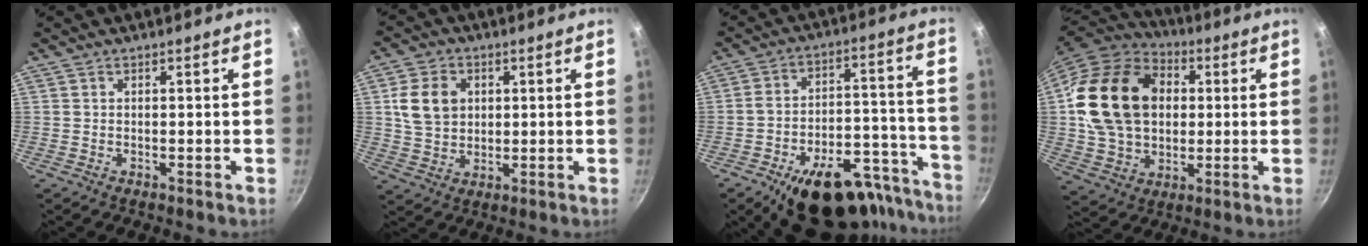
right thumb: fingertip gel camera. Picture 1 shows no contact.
{"total": 9.0, "force": [1.9, 7.1, 5.1], "torque": [-0.072, 0.000, 0.035]}
{"total": 26.8, "force": [-17.3, 12.9, 15.8], "torque": [-0.161, 0.098, -0.236]}
{"total": 23.3, "force": [3.3, 17.7, 14.9], "torque": [-0.246, 0.021, 0.062]}